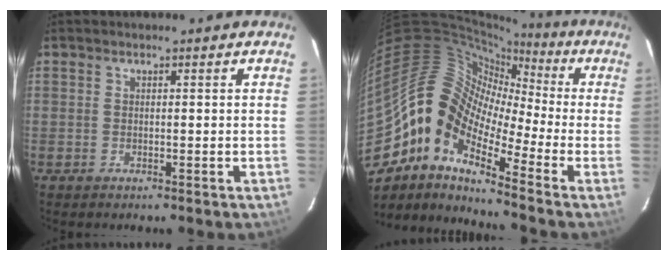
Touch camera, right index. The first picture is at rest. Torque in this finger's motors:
{"motor_torque": [1.08, -1.05, 0.72, 0.18]}